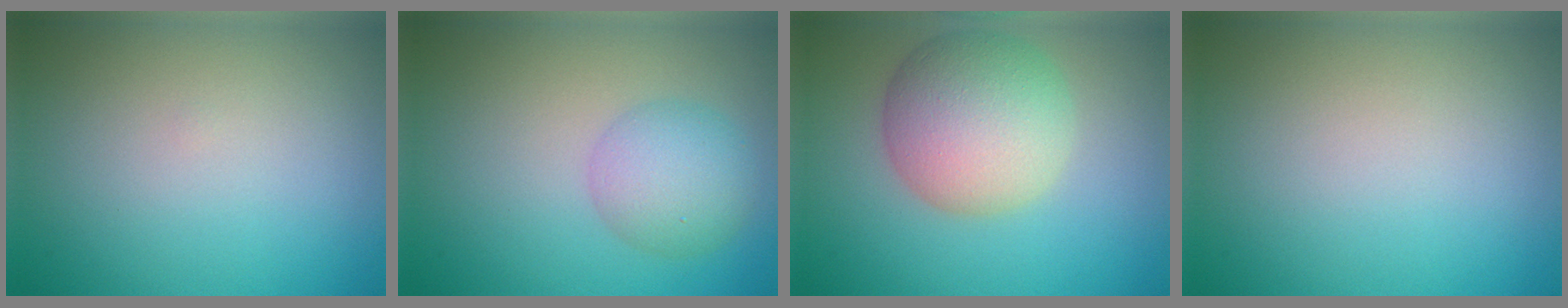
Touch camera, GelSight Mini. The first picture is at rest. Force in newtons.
{"total": 3.8, "press": 3.8, "slide": 0.2}
{"total": 7.4, "press": 7.4, "slide": 0.1}
{"total": 0.0}